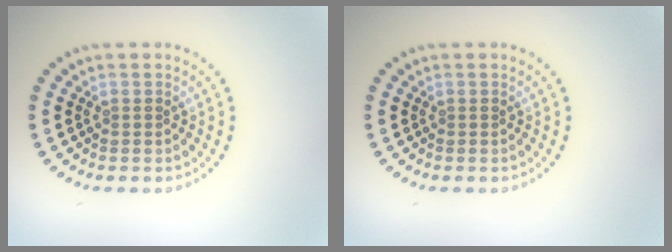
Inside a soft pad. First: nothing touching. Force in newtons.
{"total": 0.0}